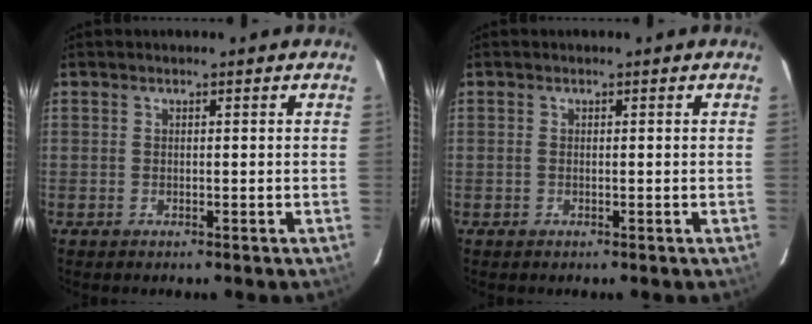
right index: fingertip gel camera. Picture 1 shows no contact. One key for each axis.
{"total": 0.0}